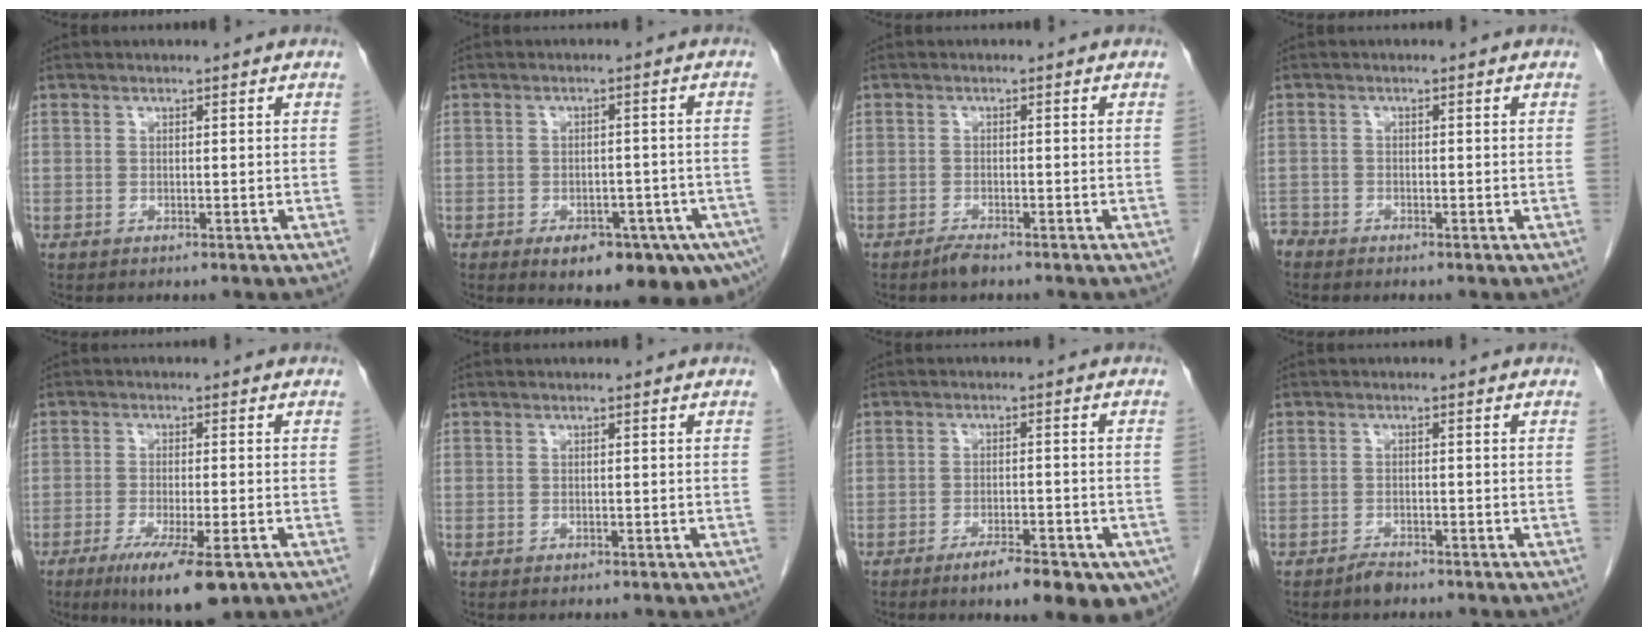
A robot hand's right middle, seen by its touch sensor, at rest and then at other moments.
{"total": 13.5, "force": [-8.0, 5.4, 9.4], "torque": [-0.079, 0.011, -0.099]}
{"total": 1.7, "force": [-1.4, 0.3, 0.9], "torque": [-0.021, -0.002, -0.025]}
{"total": 1.9, "force": [-1.8, 0.5, -0.1], "torque": [0.004, -0.003, -0.035]}
{"total": 10.3, "force": [-6.1, 1.7, 8.1], "torque": [-0.130, -0.026, -0.092]}
{"total": 0.0}
{"total": 11.8, "force": [-7.5, 3.3, 8.5], "torque": [-0.073, 0.002, -0.103]}
{"total": 1.7, "force": [-1.5, 0.6, 0.6], "torque": [-0.014, -0.001, -0.023]}